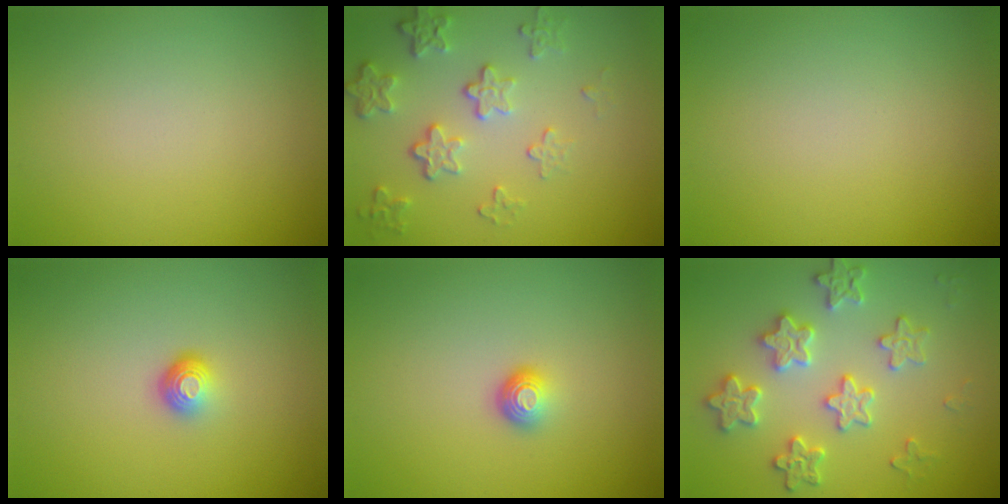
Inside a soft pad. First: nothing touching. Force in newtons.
{"total": 4.2, "press": 3.2, "slide": 2.8}
{"total": 0.0}
{"total": 1.6, "press": 1.0, "slide": 1.3}
{"total": 1.4, "press": 1.1, "slide": 1.0}
{"total": 3.8, "press": 3.8, "slide": 0.3}